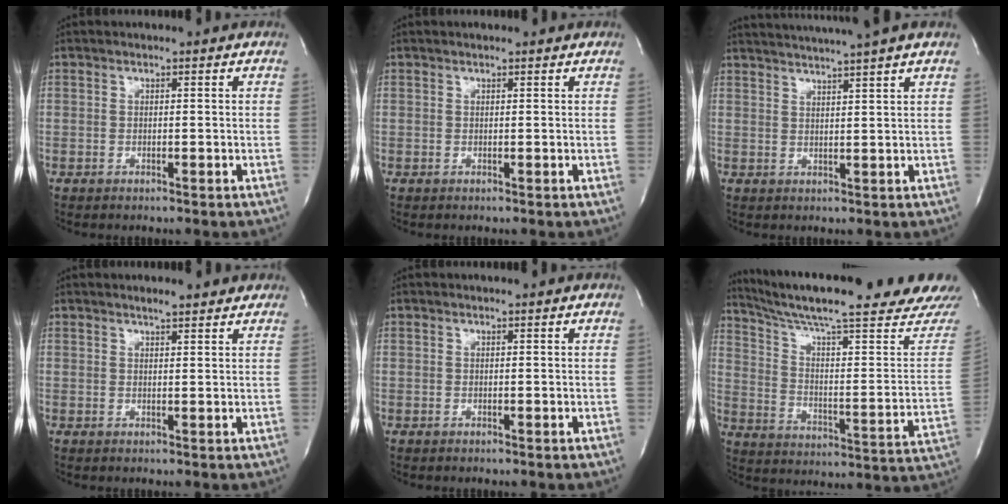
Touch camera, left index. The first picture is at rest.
{"total": 1.0, "force": [0.8, 0.1, 0.5], "torque": [-0.008, 0.010, 0.012]}
{"total": 10.2, "force": [8.9, -1.5, 4.6], "torque": [-0.079, 0.010, 0.118]}
{"total": 3.0, "force": [2.7, 0.5, 1.3], "torque": [-0.023, 0.009, 0.034]}
{"total": 0.0}
{"total": 26.0, "force": [22.7, -0.3, 12.8], "torque": [-0.200, -0.068, 0.313]}